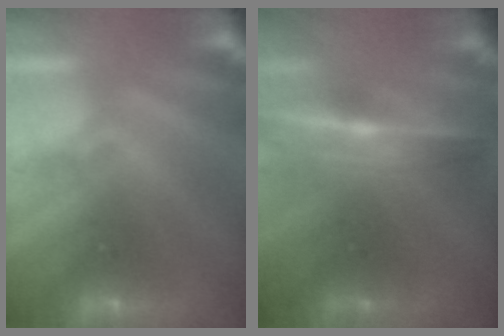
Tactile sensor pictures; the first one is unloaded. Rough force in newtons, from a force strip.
{"total": 7.5}